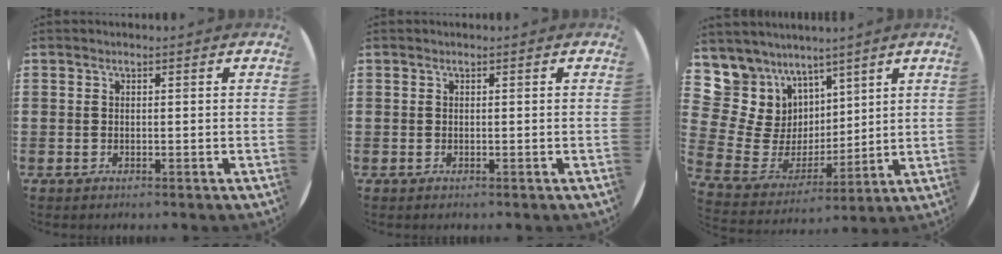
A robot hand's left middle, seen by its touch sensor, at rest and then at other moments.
{"total": 0.0}
{"total": 8.0, "force": [4.6, 6.6, 0.4], "torque": [-0.060, -0.047, 0.094]}